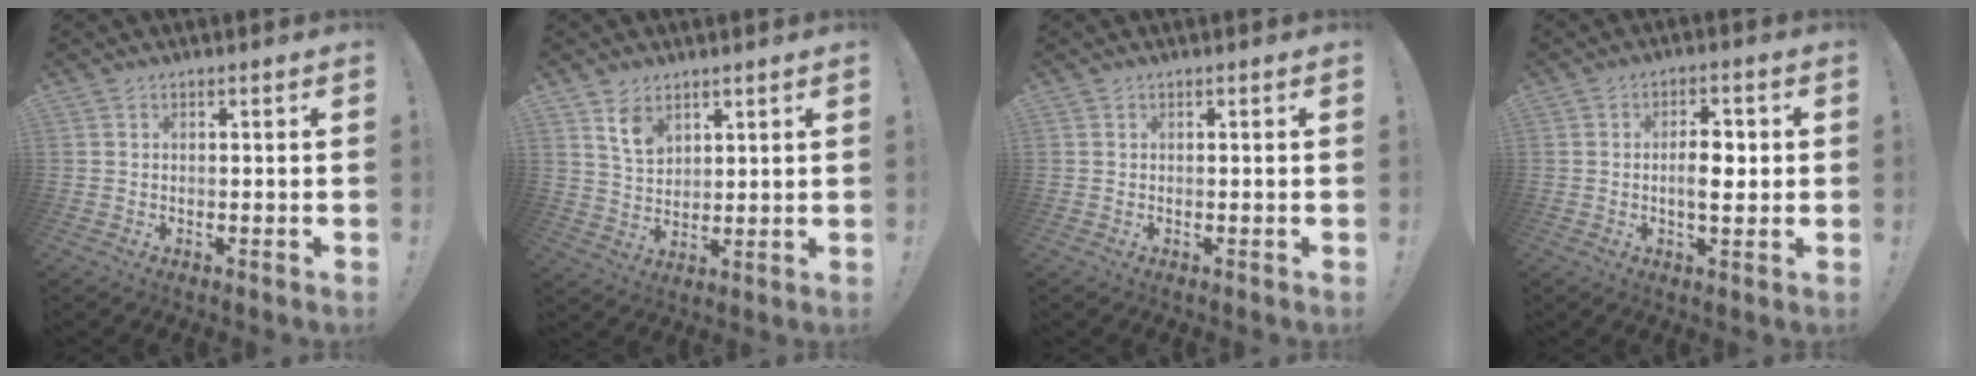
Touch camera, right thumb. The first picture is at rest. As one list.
[{"total": 7.3, "force": [4.8, 4.6, 3.2], "torque": [-0.054, -0.022, 0.091]}, {"total": 0.0}, {"total": 6.6, "force": [-0.4, 3.2, 5.8], "torque": [-0.086, 0.008, -0.012]}]